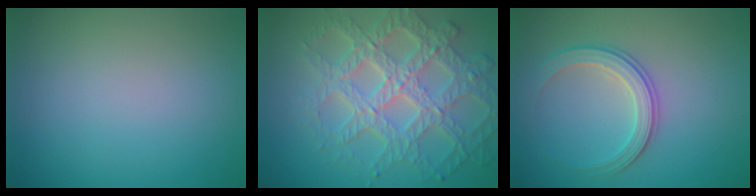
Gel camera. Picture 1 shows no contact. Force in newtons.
{"total": 6.2, "press": 5.6, "slide": 2.6}
{"total": 2.9, "press": 2.8, "slide": 0.5}